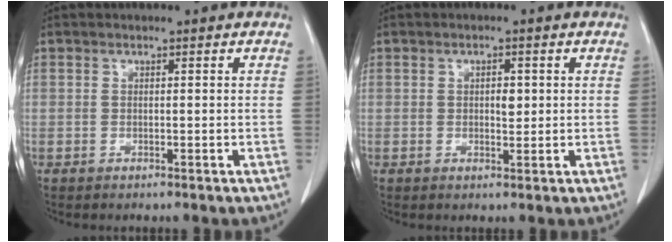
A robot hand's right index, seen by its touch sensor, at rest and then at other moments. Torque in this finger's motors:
{"motor_torque": [-0.11, 0.03, 0.08, 0.00]}